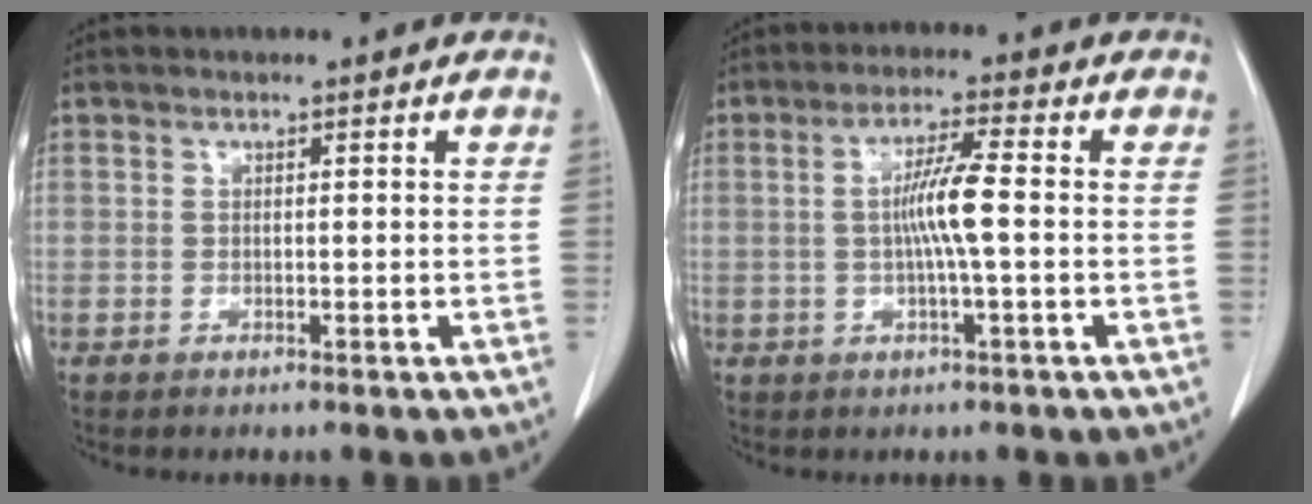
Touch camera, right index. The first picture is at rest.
{"total": 6.0, "force": [-0.2, -0.2, 6.0], "torque": [-0.114, 0.002, -0.006]}